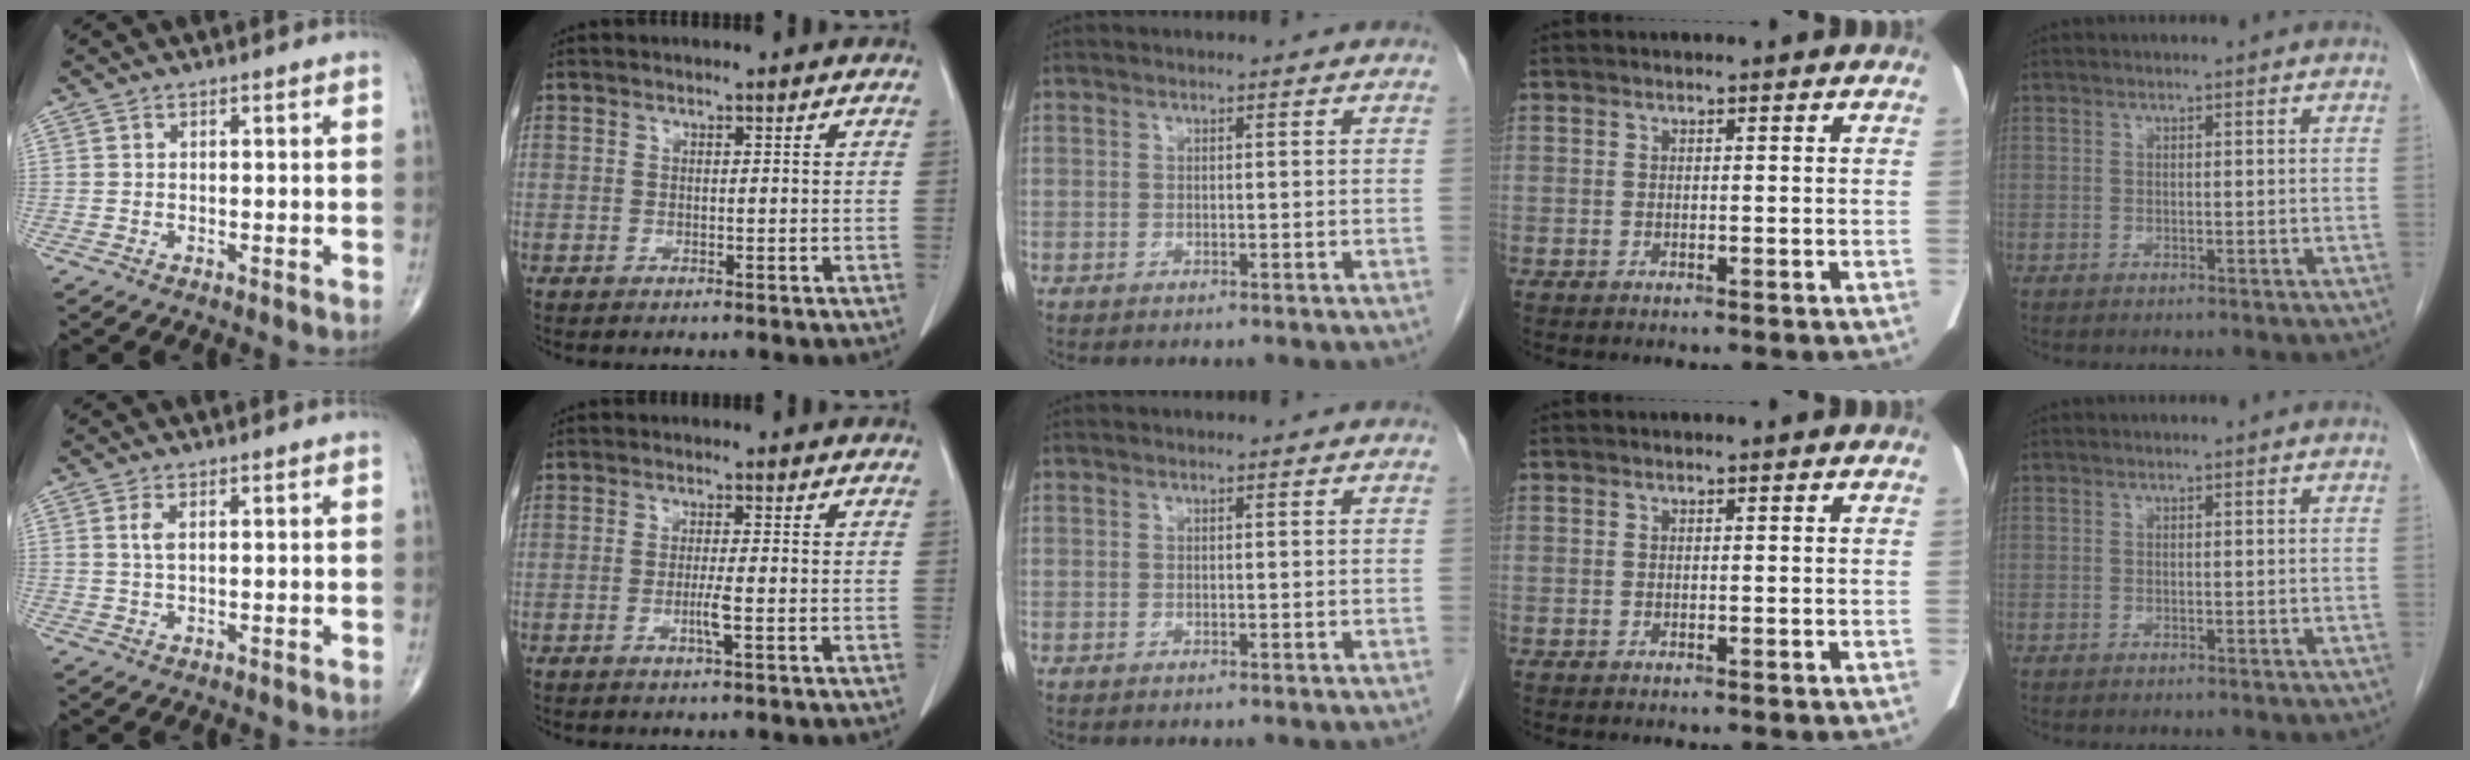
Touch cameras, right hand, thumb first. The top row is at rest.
{"thumb": {"total": 2.1, "force": [0.7, 0.8, 1.9], "torque": [-0.042, 0.002, 0.017]}, "index": {"total": 2.6, "force": [-0.9, -0.2, 2.5], "torque": [-0.050, -0.004, -0.018]}}